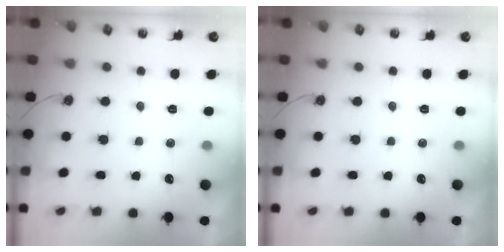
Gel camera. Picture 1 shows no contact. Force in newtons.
{"total": 0.0}